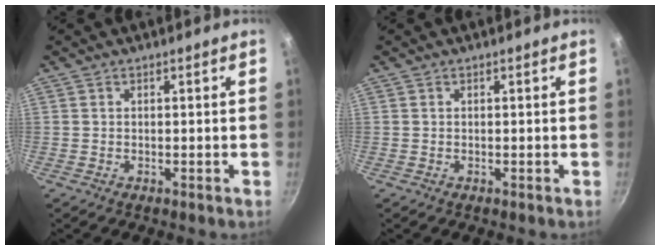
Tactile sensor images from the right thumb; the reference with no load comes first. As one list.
[{"total": 0.0}]